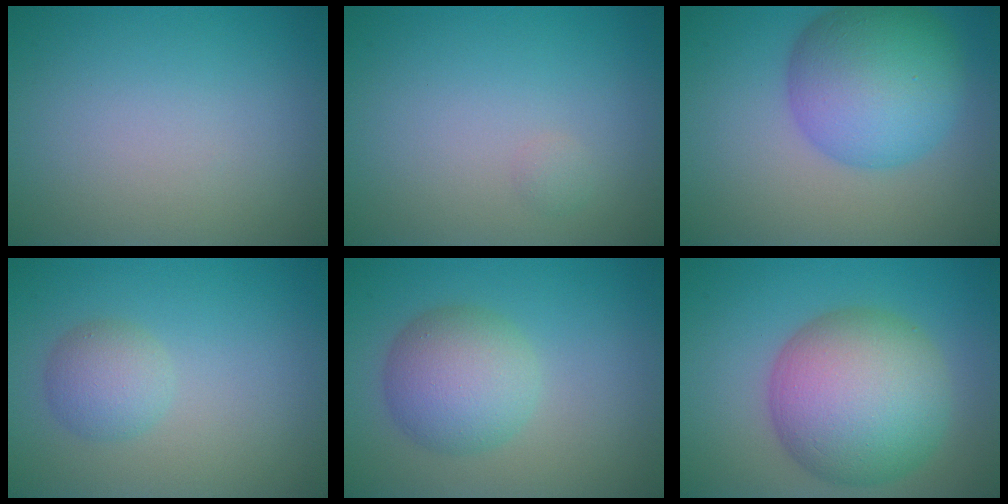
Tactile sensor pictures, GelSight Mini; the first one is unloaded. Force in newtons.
{"total": 0.5, "press": 0.5, "slide": 0.0}
{"total": 9.1, "press": 9.1, "slide": 0.1}
{"total": 2.6, "press": 2.6, "slide": 0.1}
{"total": 5.3, "press": 5.3, "slide": 0.2}
{"total": 11.0, "press": 11.0, "slide": 0.3}